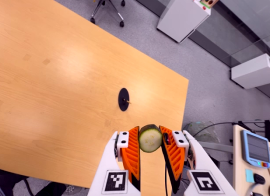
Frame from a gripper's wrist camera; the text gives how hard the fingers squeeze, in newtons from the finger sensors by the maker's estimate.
{"total": 7.8, "left": 7.5, "right": 8.1}